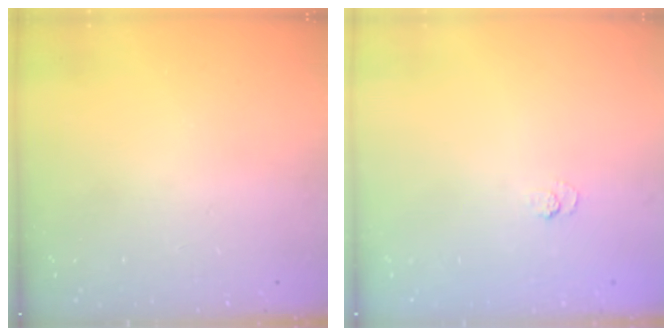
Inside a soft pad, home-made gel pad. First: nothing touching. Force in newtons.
{"total": 2.0, "press": 1.5, "slide": 1.3}